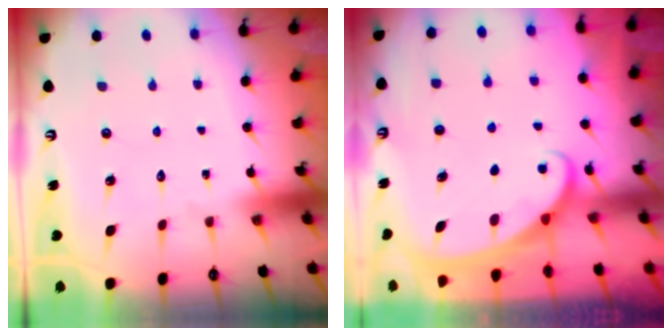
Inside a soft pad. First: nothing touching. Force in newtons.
{"total": 2.1, "press": 2.1, "slide": 0.2}